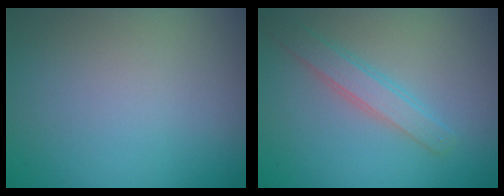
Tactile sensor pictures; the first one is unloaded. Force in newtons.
{"total": 2.5, "press": 2.5, "slide": 0.1}